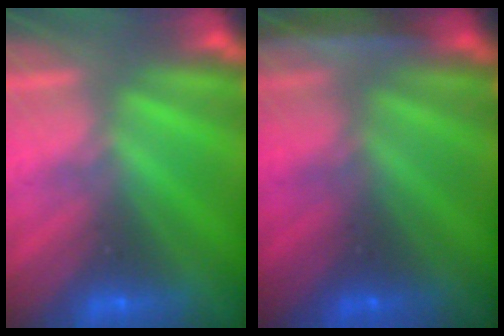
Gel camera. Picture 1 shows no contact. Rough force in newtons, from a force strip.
{"total": 1.9}